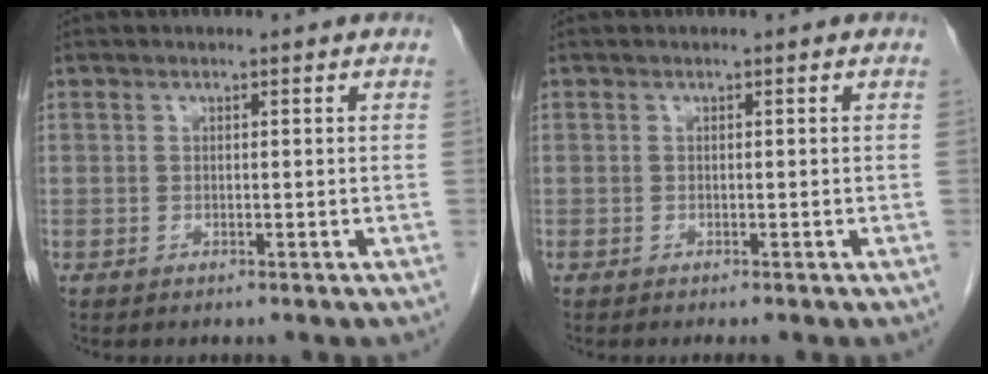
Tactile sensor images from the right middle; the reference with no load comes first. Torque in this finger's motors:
{"motor_torque": [0.49, -0.23, 0.00, 0.02]}